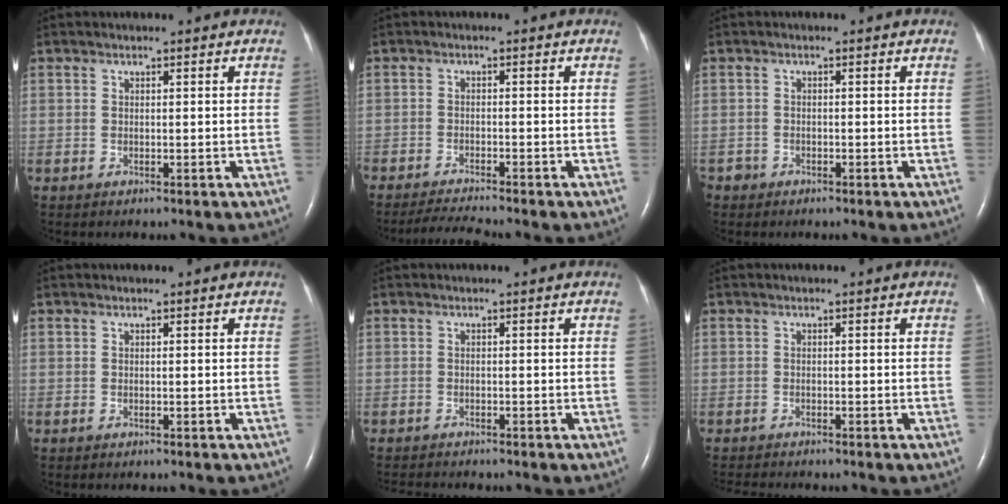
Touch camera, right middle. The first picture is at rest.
{"total": 4.2, "force": [-3.9, -0.9, 1.3], "torque": [-0.028, -0.020, -0.069]}
{"total": 1.3, "force": [-1.0, 0.9, -0.2], "torque": [-0.003, 0.004, -0.020]}
{"total": 0.0}
{"total": 3.5, "force": [-3.3, 0.3, 1.1], "torque": [-0.012, -0.011, -0.049]}
{"total": 3.5, "force": [-3.3, 0.2, 1.2], "torque": [-0.014, -0.010, -0.050]}